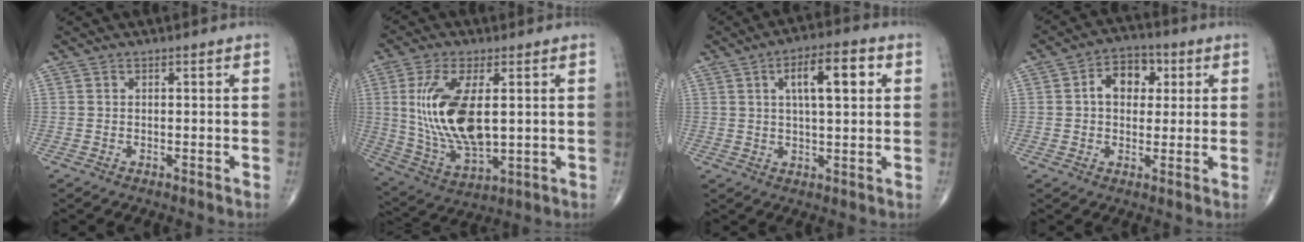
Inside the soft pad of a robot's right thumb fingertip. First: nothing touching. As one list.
[{"total": 16.3, "force": [2.1, 7.4, 14.4], "torque": [-0.290, -0.019, 0.053]}, {"total": 10.1, "force": [3.1, 3.5, 9.0], "torque": [-0.128, 0.005, 0.046]}, {"total": 8.1, "force": [1.8, 5.9, 5.4], "torque": [-0.050, 0.011, 0.020]}]